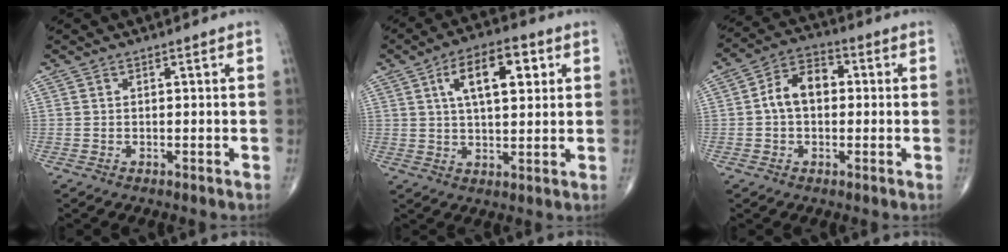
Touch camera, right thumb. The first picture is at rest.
{"total": 11.8, "force": [3.9, 5.4, 9.8], "torque": [-0.138, 0.002, 0.059]}
{"total": 8.2, "force": [0.4, 5.6, 6.0], "torque": [-0.091, 0.027, -0.004]}